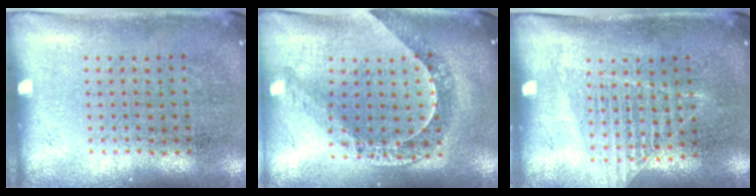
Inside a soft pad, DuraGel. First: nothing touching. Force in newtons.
{"total": 1.2, "press": 1.1, "slide": 0.3}
{"total": 1.1, "press": 1.1, "slide": 0.4}